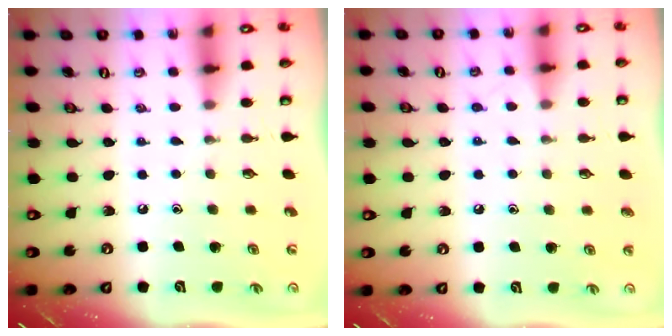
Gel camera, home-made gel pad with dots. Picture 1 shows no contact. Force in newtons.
{"total": 4.6, "press": 4.5, "slide": 0.5}